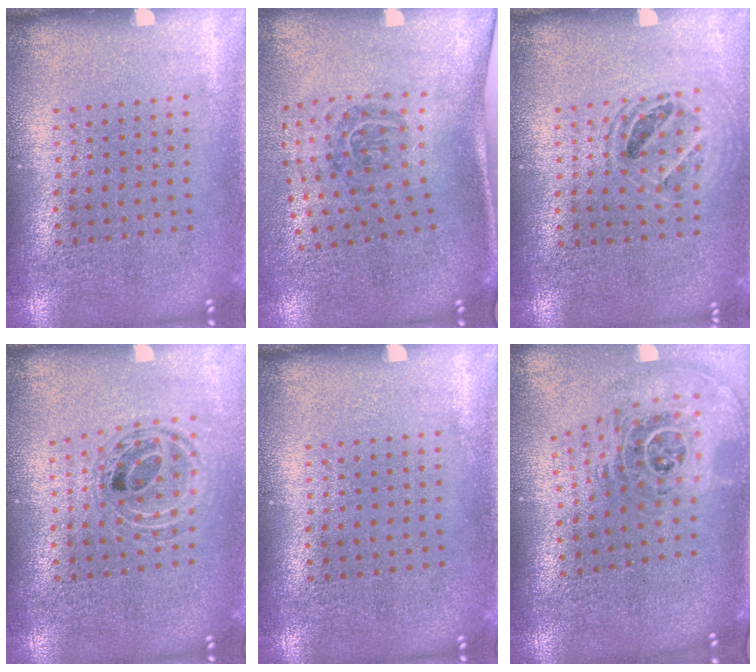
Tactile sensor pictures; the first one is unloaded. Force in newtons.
{"total": 1.9, "press": 1.2, "slide": 1.5}
{"total": 1.4, "press": 1.3, "slide": 0.5}
{"total": 0.5, "press": 0.5, "slide": 0.2}
{"total": 0.0}
{"total": 2.0, "press": 1.5, "slide": 1.3}